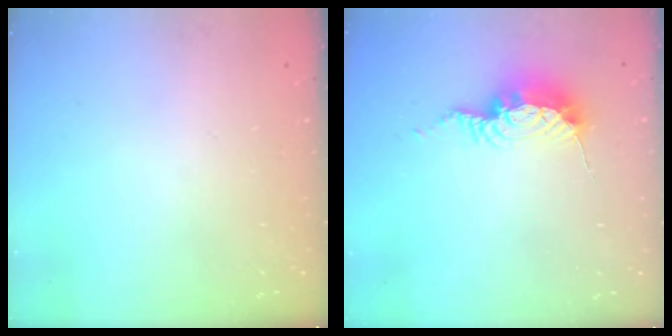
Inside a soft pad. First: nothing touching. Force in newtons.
{"total": 9.2, "press": 9.2, "slide": 0.3}